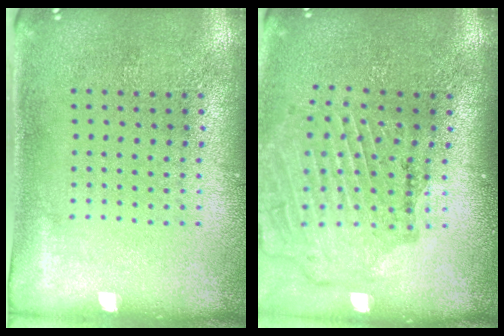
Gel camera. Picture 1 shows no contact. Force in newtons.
{"total": 1.7, "press": 1.7, "slide": 0.3}